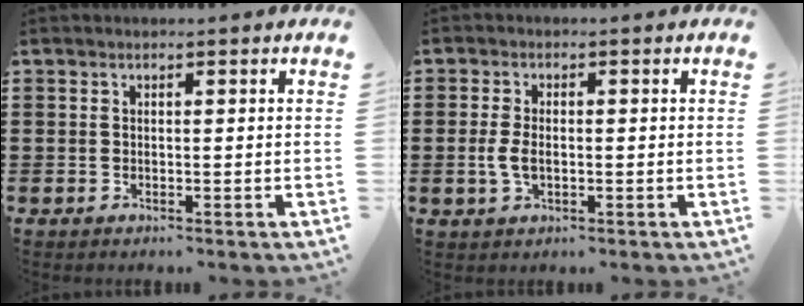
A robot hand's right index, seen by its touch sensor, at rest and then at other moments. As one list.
[{"total": 3.4, "force": [-0.4, 1.8, 2.8], "torque": [-0.076, -0.004, -0.014]}]